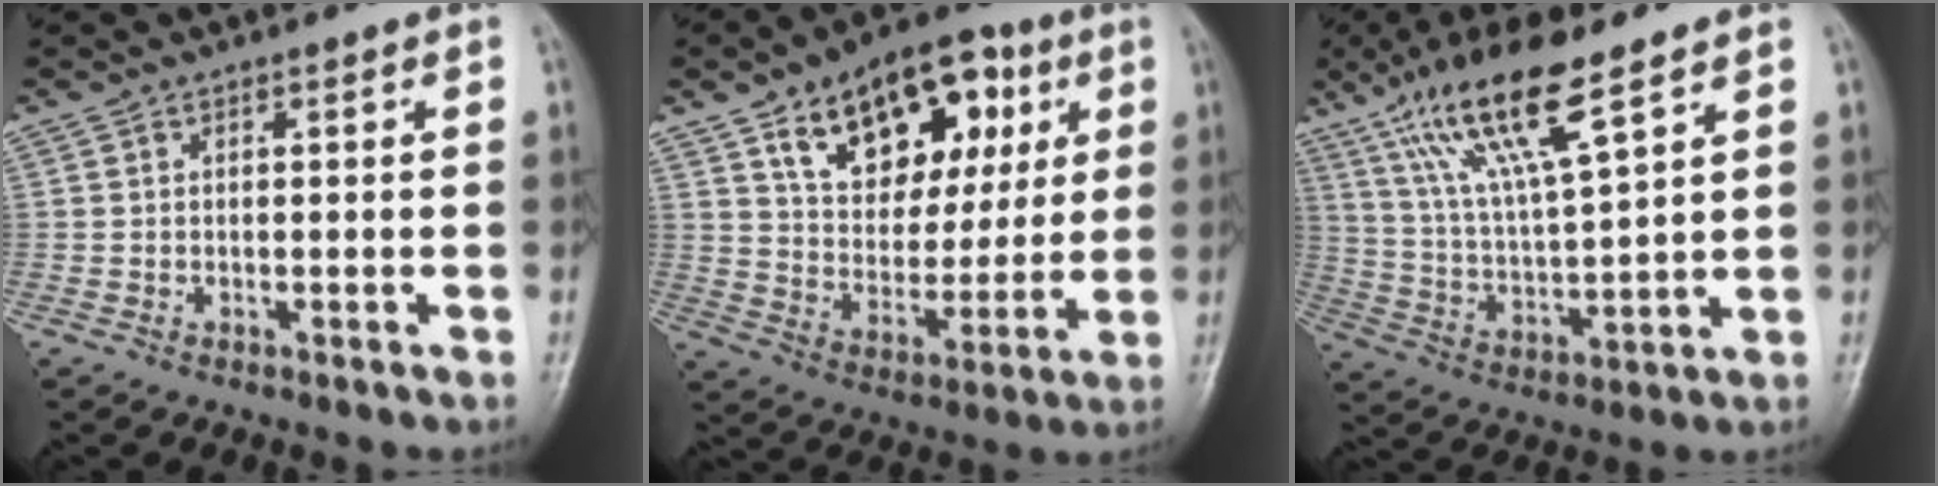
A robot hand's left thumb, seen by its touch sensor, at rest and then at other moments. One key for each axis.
{"total": 20.2, "fx": 8.8, "fy": 12.4, "fz": 13.3, "tx": -0.150, "ty": -0.017, "tz": 0.145}
{"total": 15.0, "fx": 9.3, "fy": 3.0, "fz": 11.4, "tx": -0.216, "ty": -0.036, "tz": 0.187}